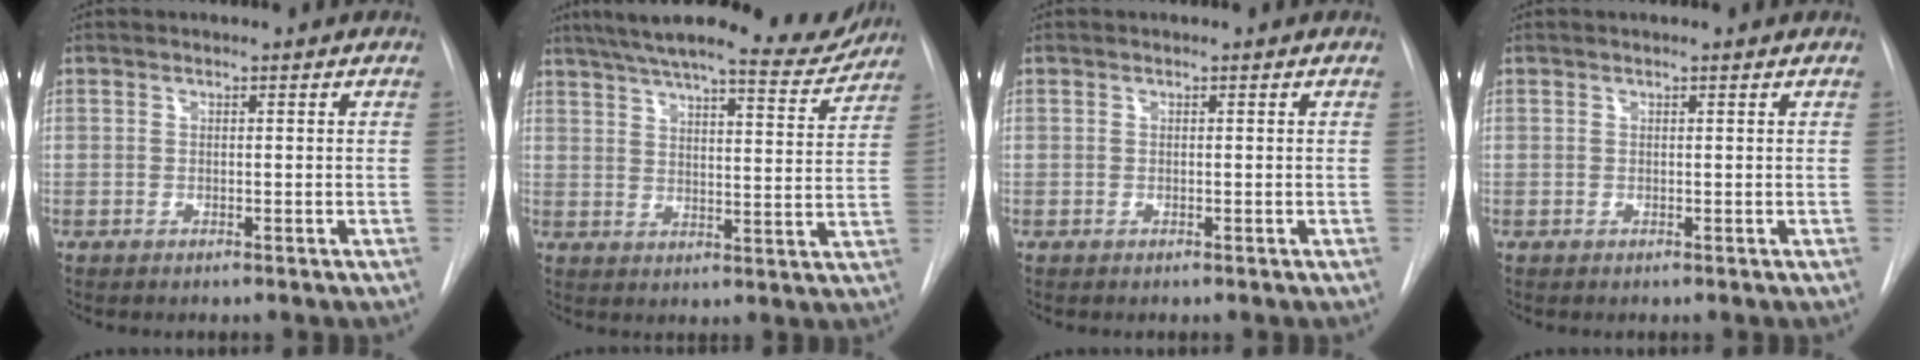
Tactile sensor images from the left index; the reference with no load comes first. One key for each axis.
{"total": 16.6, "fx": 15.0, "fy": 1.8, "fz": 6.8, "tx": -0.100, "ty": -0.012, "tz": 0.199}
{"total": 0.0}
{"total": 1.0, "fx": 0.9, "fy": -0.1, "fz": 0.4, "tx": -0.010, "ty": 0.006, "tz": 0.012}